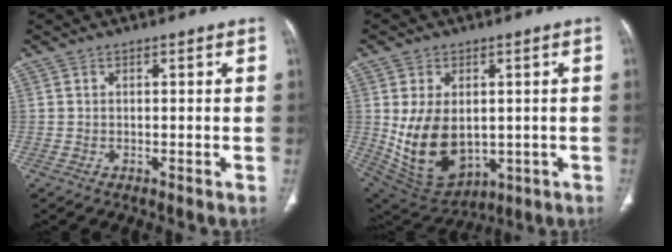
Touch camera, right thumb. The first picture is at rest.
{"total": 14.2, "force": [-0.2, 9.6, 10.5], "torque": [-0.168, -0.011, 0.031]}